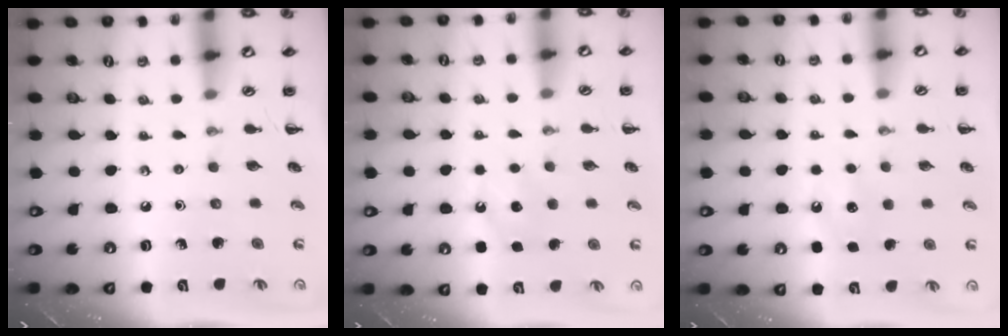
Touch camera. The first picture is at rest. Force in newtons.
{"total": 6.9, "press": 6.7, "slide": 1.6}
{"total": 4.5, "press": 4.4, "slide": 1.3}